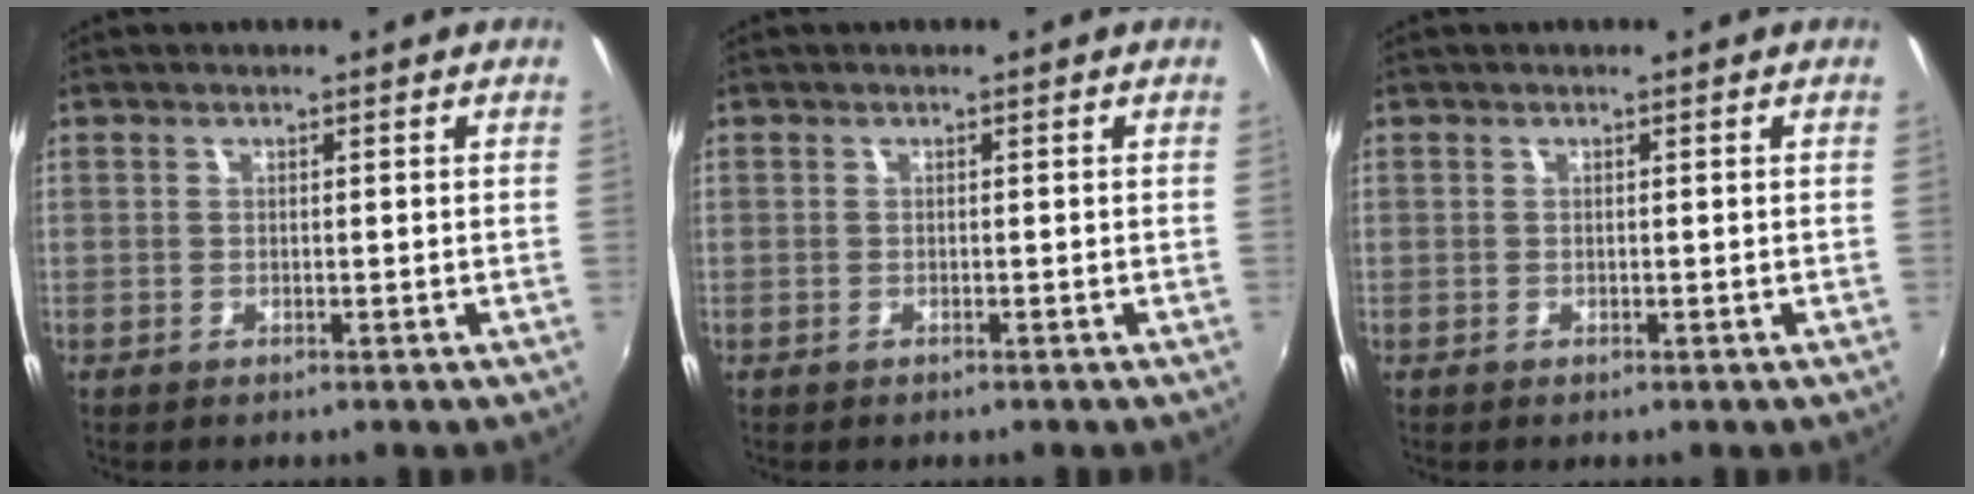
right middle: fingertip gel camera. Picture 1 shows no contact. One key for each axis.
{"total": 0.0}
{"total": 0.0}